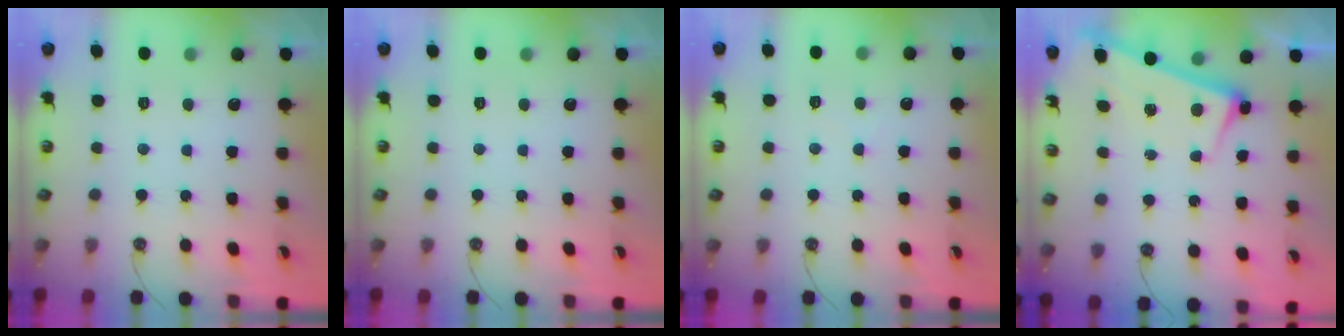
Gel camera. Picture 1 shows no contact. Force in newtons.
{"total": 0.0}
{"total": 0.0}
{"total": 2.8, "press": 2.7, "slide": 0.4}